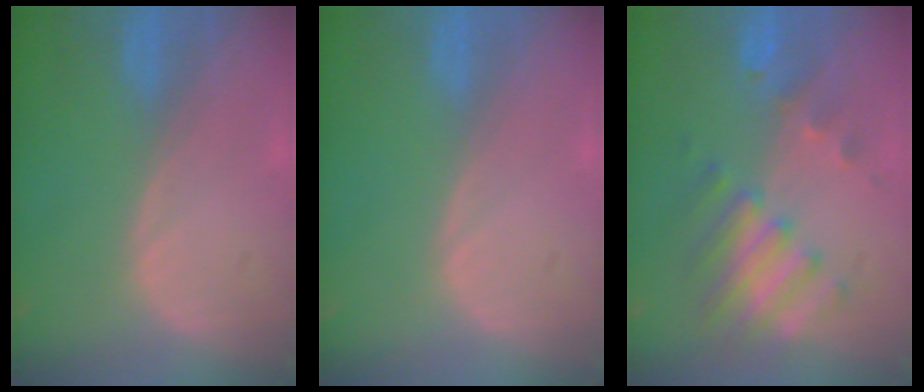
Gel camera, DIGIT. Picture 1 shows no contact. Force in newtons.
{"total": 0.0}
{"total": 8.1, "press": 7.2, "slide": 3.8}